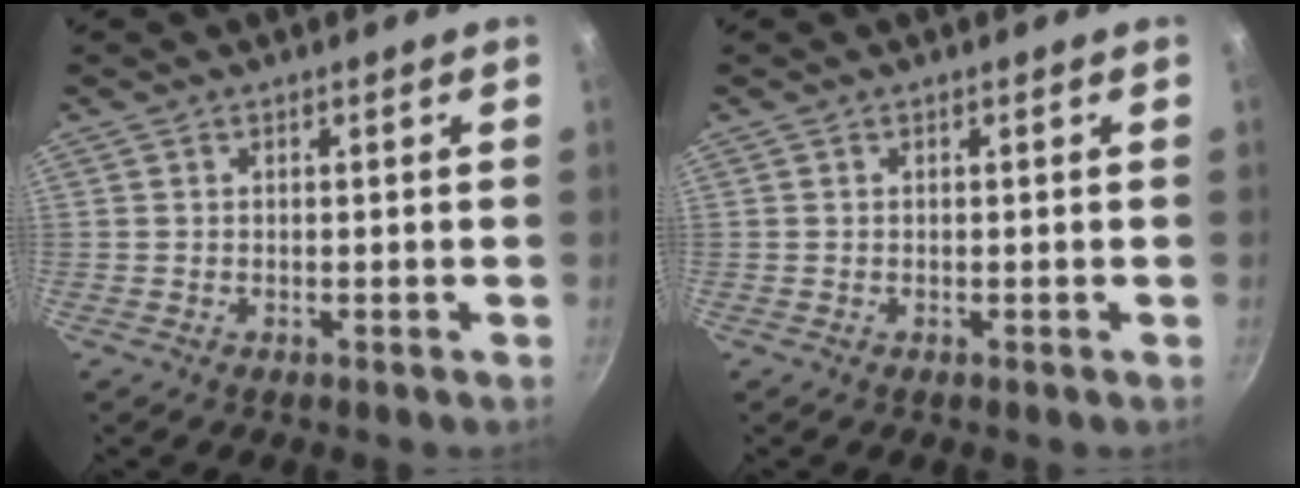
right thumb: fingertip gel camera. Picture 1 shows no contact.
{"total": 0.0}